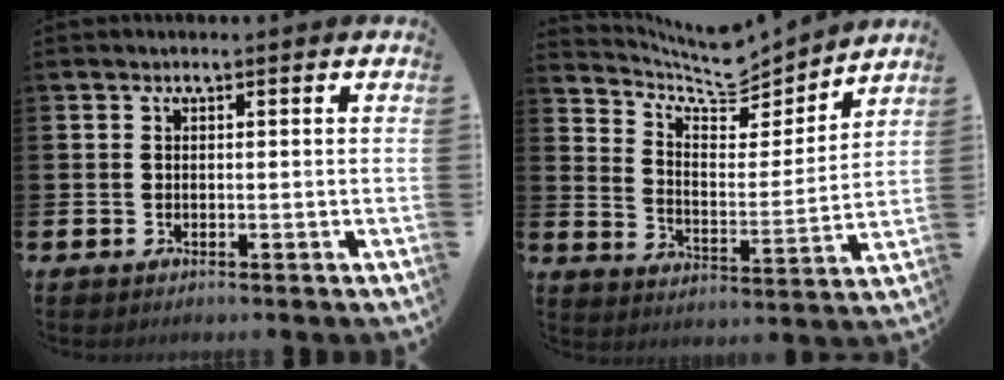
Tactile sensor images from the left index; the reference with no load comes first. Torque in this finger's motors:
{"motor_torque": [-0.19, -0.83, 0.14, 0.03]}